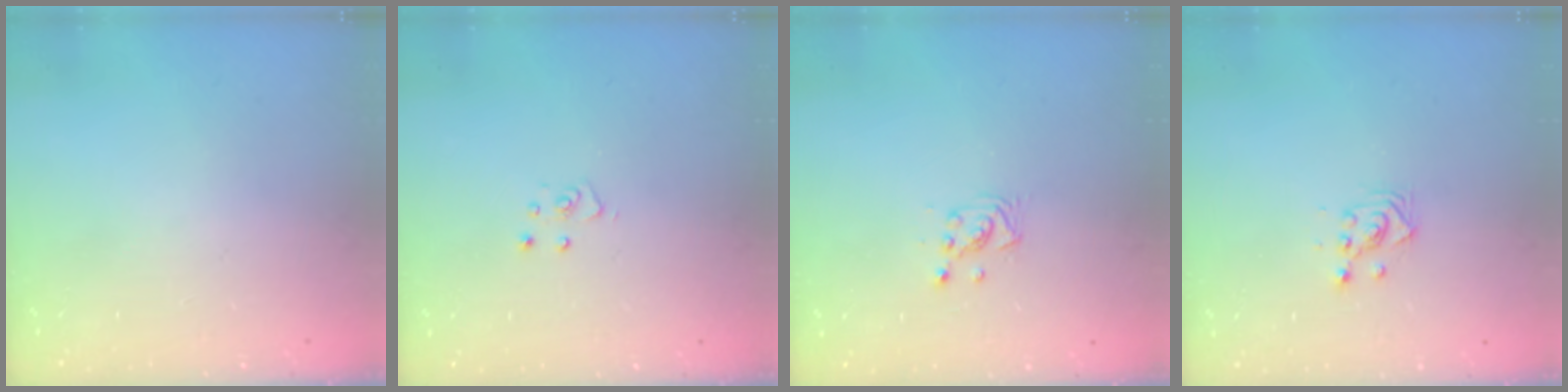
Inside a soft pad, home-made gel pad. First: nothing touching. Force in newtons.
{"total": 3.9, "press": 3.9, "slide": 0.2}
{"total": 3.0, "press": 2.9, "slide": 0.5}
{"total": 2.9, "press": 2.9, "slide": 0.1}